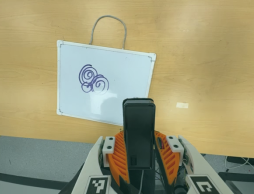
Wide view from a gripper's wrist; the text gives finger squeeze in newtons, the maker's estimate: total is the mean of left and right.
{"total": 5.2, "left": 3.8, "right": 6.6}